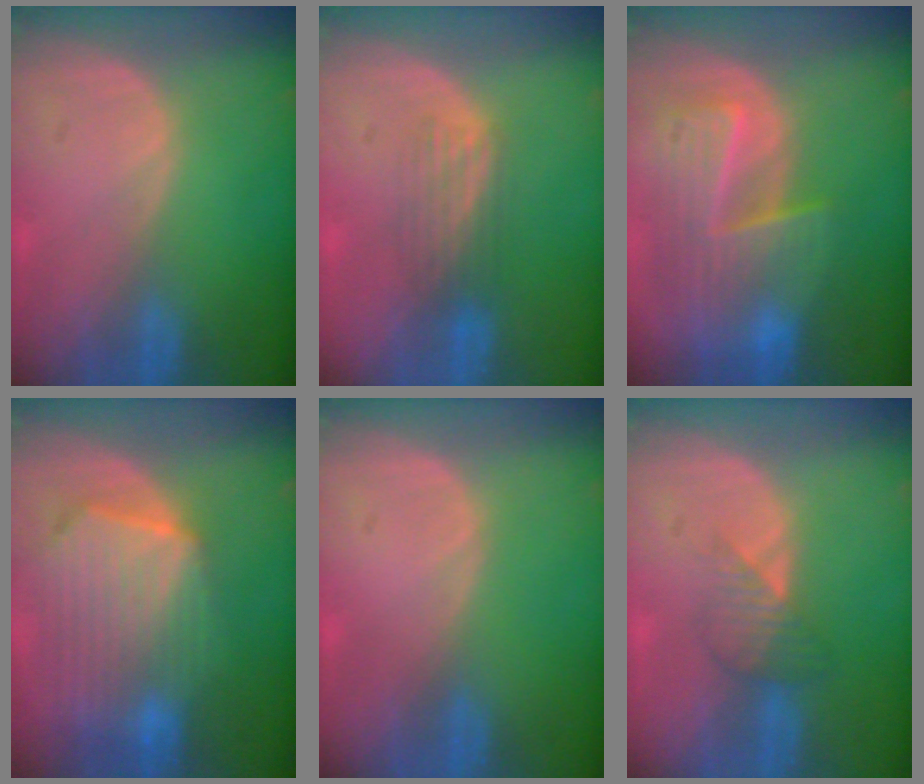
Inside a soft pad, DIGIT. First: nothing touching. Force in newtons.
{"total": 3.4, "press": 3.4, "slide": 0.2}
{"total": 10.0, "press": 8.6, "slide": 5.0}
{"total": 10.7, "press": 9.4, "slide": 5.2}
{"total": 0.0}
{"total": 3.4, "press": 3.2, "slide": 1.2}